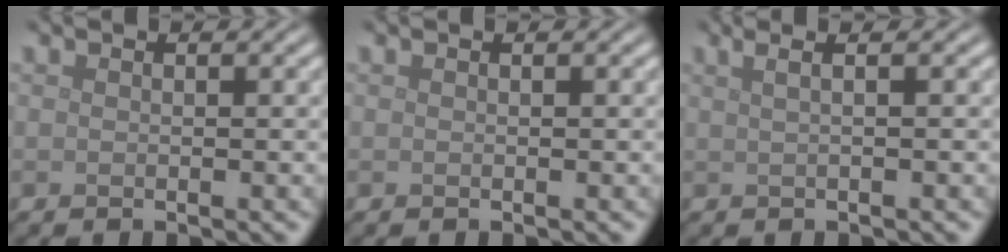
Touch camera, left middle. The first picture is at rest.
{"total": 0.0}
{"total": 4.1, "force": [1.9, 2.1, 2.9], "torque": [-0.023, 0.028, -0.004]}